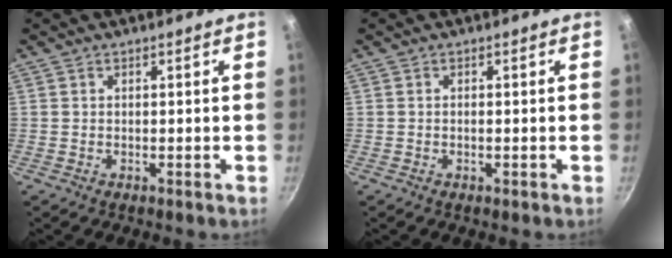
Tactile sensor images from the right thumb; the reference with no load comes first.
{"total": 0.6, "force": [-0.3, 0.2, 0.6], "torque": [-0.011, 0.003, -0.005]}